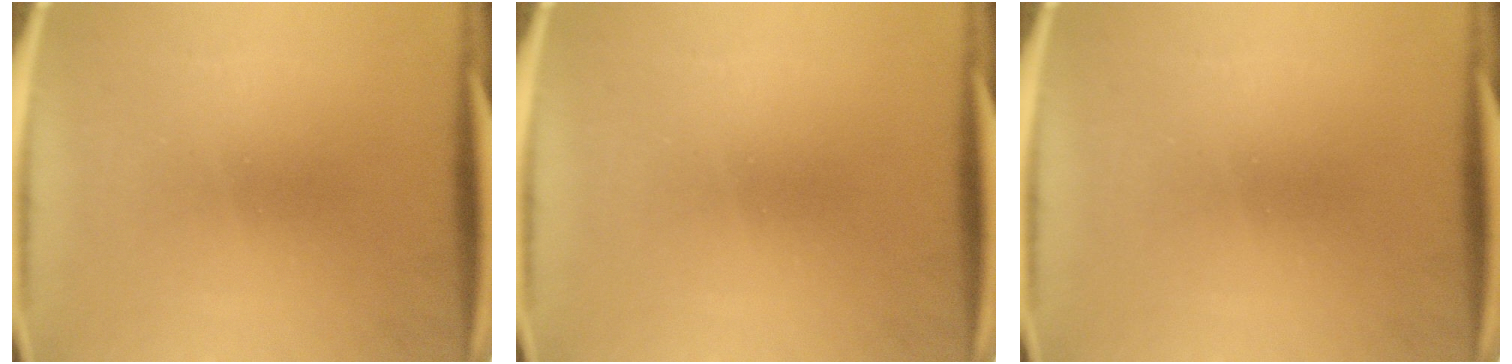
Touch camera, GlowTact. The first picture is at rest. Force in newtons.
{"total": 0.0}
{"total": 0.0}